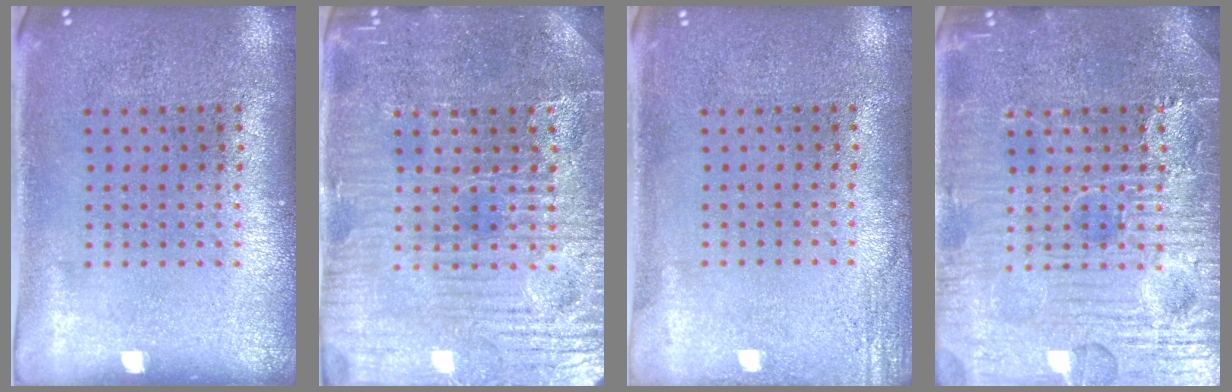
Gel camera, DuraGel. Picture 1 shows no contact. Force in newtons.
{"total": 4.6, "press": 4.4, "slide": 1.2}
{"total": 1.8, "press": 1.8, "slide": 0.2}
{"total": 7.8, "press": 7.7, "slide": 0.9}